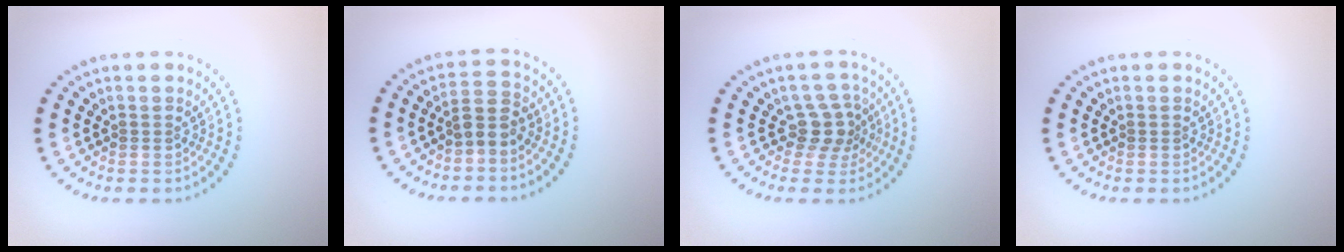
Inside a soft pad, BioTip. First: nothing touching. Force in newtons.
{"total": 2.2, "press": 1.8, "slide": 1.2}
{"total": 2.8, "press": 2.2, "slide": 1.7}
{"total": 0.0}